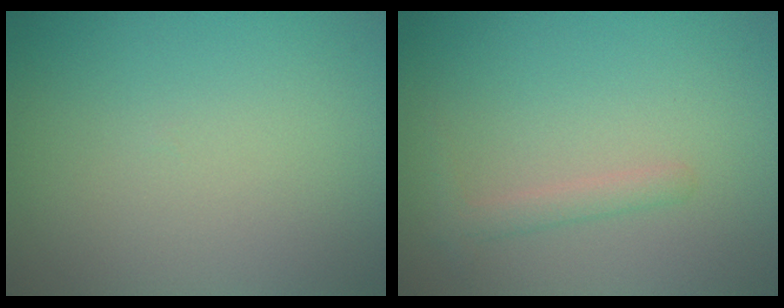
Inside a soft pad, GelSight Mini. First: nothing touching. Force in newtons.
{"total": 1.3, "press": 1.3, "slide": 0.1}